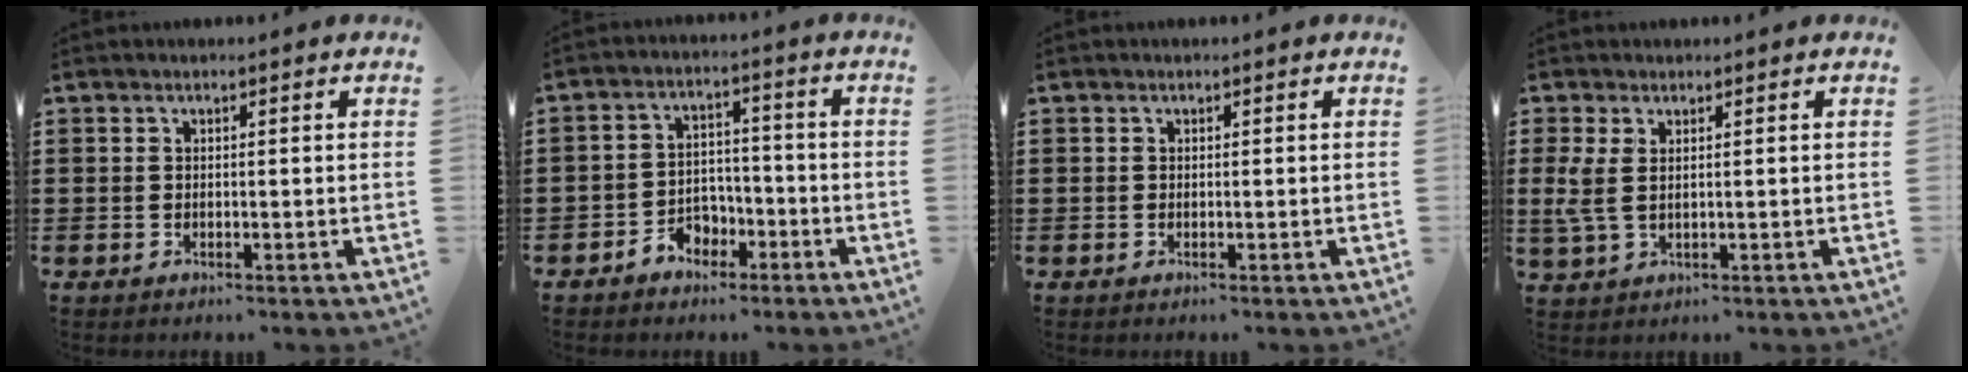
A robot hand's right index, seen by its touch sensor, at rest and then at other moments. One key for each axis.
{"total": 4.0, "fx": -2.7, "fy": 2.7, "fz": 1.0, "tx": -0.024, "ty": 0.013, "tz": -0.056}
{"total": 0.0}
{"total": 3.4, "fx": 0.7, "fy": 1.5, "fz": 3.0, "tx": -0.085, "ty": -0.006, "tz": 0.007}